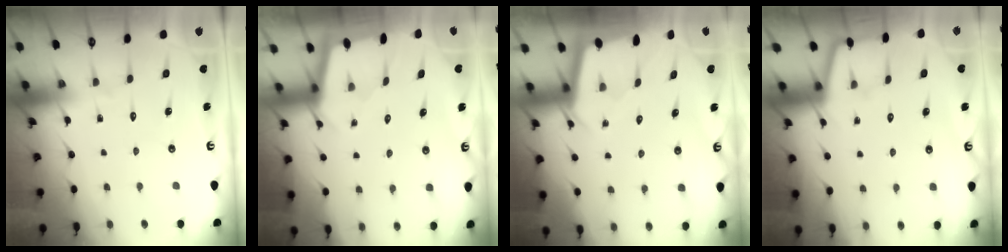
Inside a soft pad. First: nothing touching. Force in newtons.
{"total": 1.9, "press": 1.9, "slide": 0.1}
{"total": 2.1, "press": 2.1, "slide": 0.2}
{"total": 2.3, "press": 2.3, "slide": 0.4}